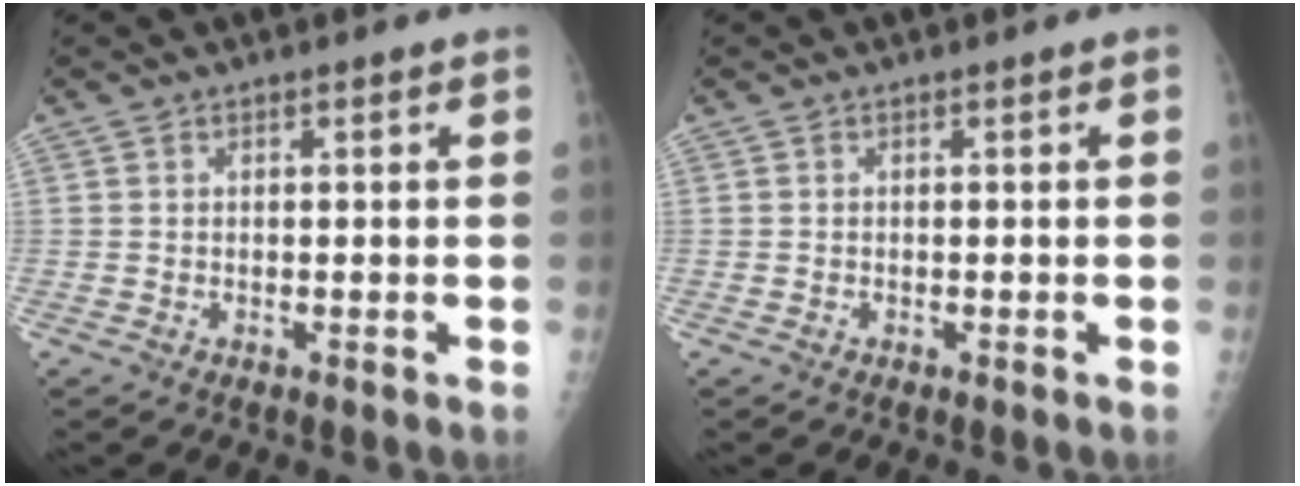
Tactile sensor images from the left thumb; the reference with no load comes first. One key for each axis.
{"total": 0.0}